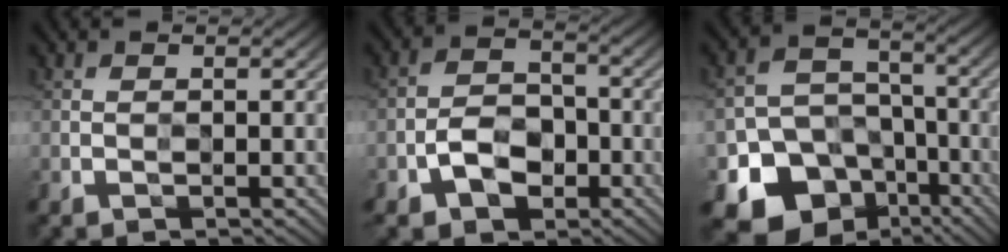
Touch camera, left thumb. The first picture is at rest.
{"total": 5.9, "force": [-2.7, 3.9, 3.6], "torque": [-0.063, 0.003, -0.058]}
{"total": 14.0, "force": [-7.3, 10.8, 4.9], "torque": [-0.118, -0.033, -0.119]}